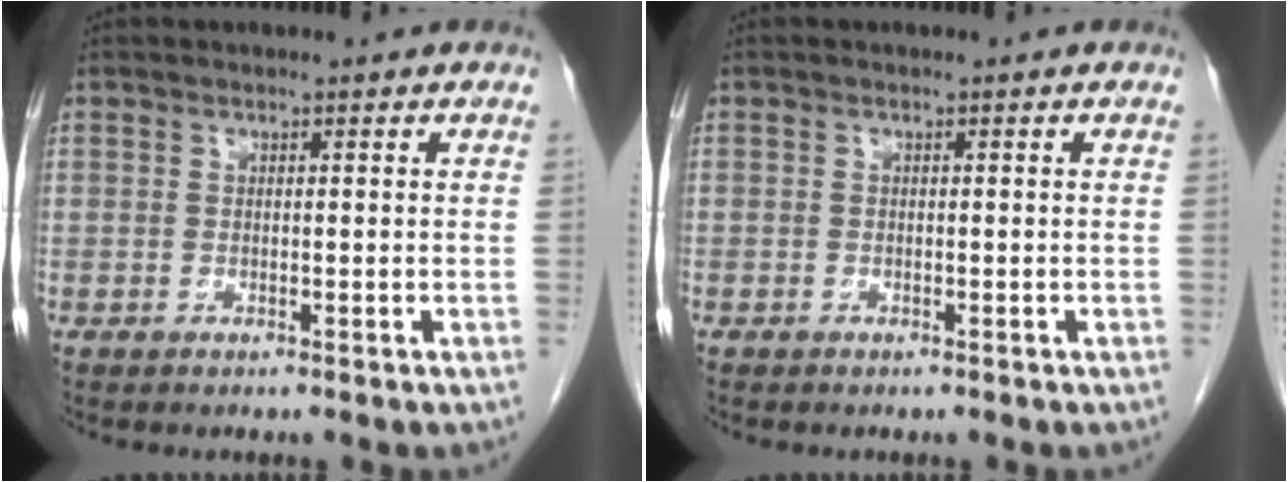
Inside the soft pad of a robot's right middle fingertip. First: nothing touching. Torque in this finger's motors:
{"motor_torque": [1.02, -1.12, 0.04, -0.21]}